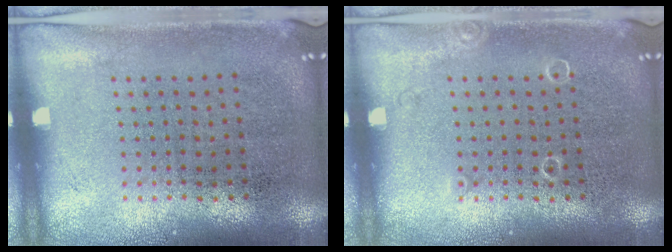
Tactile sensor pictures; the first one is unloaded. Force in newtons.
{"total": 0.6, "press": 0.6, "slide": 0.1}